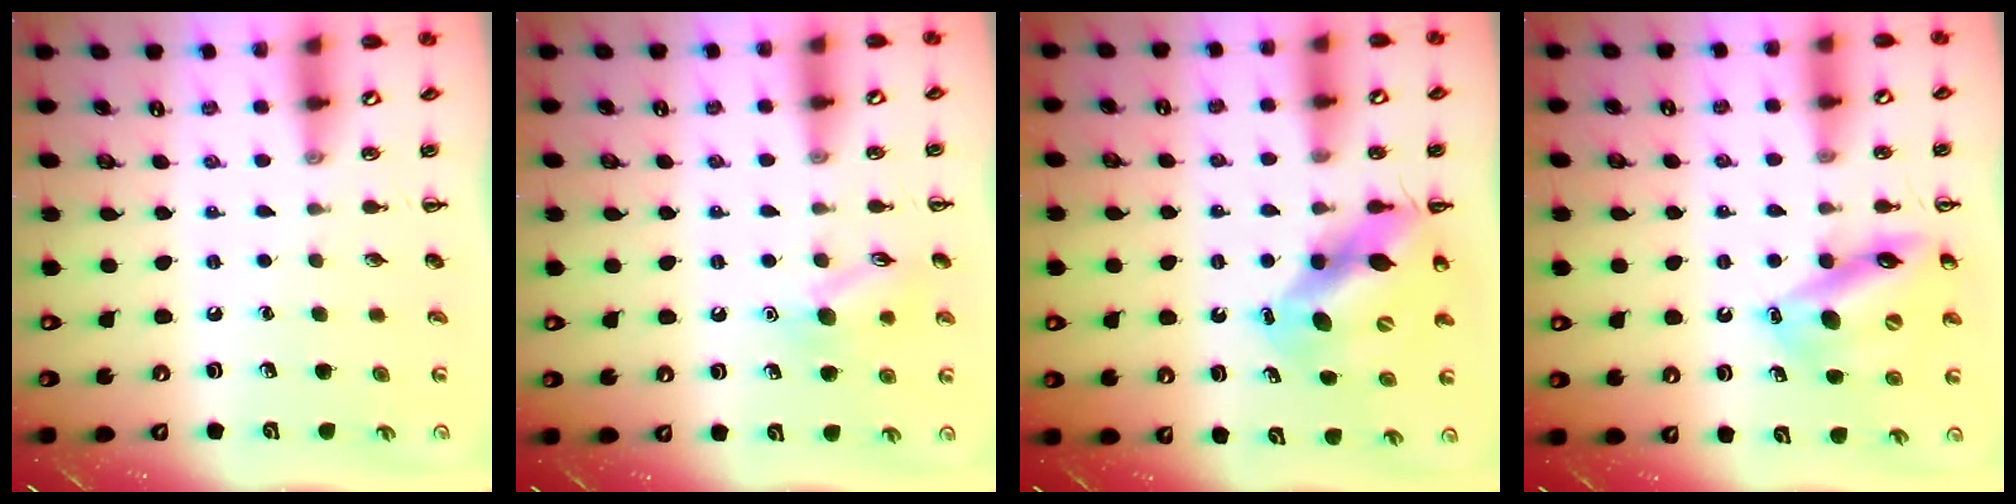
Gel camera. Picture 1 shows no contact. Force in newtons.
{"total": 9.7, "press": 9.6, "slide": 0.7}
{"total": 10.5, "press": 10.1, "slide": 2.7}
{"total": 13.9, "press": 13.5, "slide": 3.2}